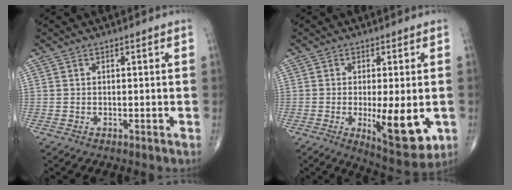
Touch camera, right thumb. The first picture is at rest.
{"total": 11.8, "force": [-2.4, 3.9, 10.9], "torque": [-0.147, -0.024, -0.025]}